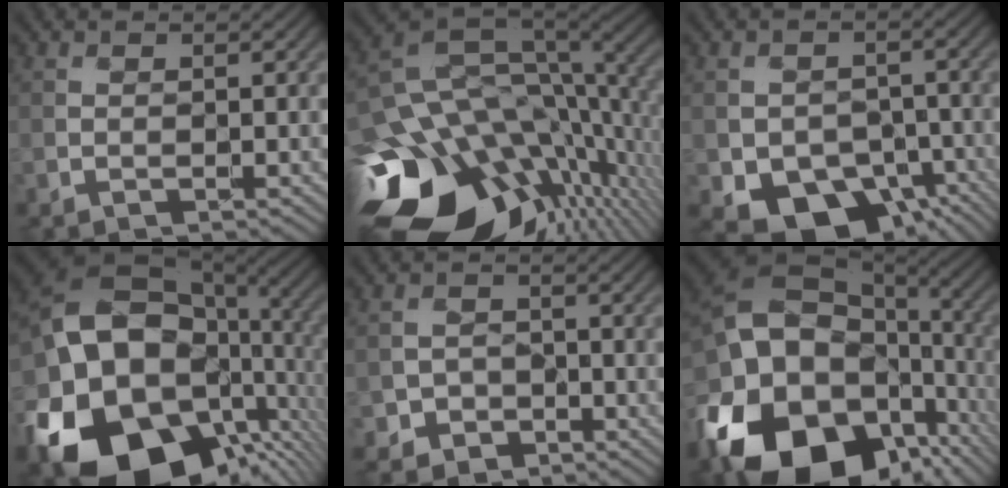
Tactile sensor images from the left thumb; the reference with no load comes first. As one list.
[{"total": 18.8, "force": [-5.9, 12.3, 13.0], "torque": [-0.292, -0.046, -0.075]}, {"total": 10.2, "force": [-5.2, 7.1, 5.2], "torque": [-0.085, -0.028, -0.072]}, {"total": 23.0, "force": [-4.4, 17.0, 14.8], "torque": [-0.321, -0.035, -0.061]}, {"total": 2.9, "force": [-1.8, 2.3, 0.6], "torque": [-0.003, 0.000, -0.036]}, {"total": 22.4, "force": [-7.3, 15.8, 14.2], "torque": [-0.313, -0.033, -0.106]}]